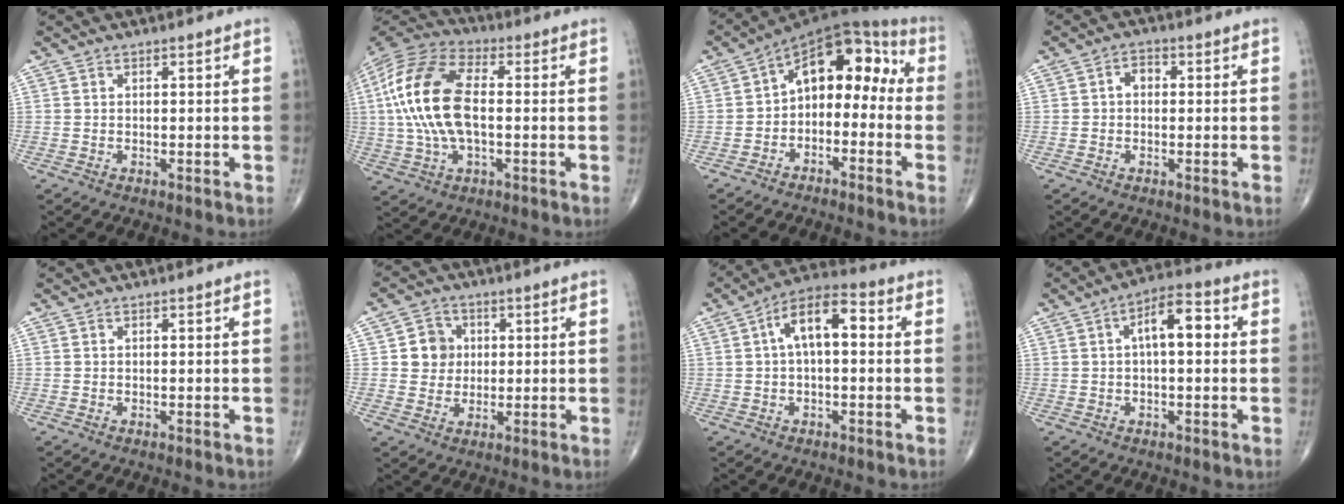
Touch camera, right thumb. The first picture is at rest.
{"total": 17.9, "force": [0.6, 9.0, 15.4], "torque": [-0.324, 0.021, 0.005]}
{"total": 12.7, "force": [-1.5, 8.1, 9.6], "torque": [-0.105, 0.064, -0.039]}
{"total": 2.6, "force": [0.0, 1.9, 1.8], "torque": [-0.016, 0.014, -0.006]}
{"total": 0.0}
{"total": 6.0, "force": [1.1, 5.5, 2.1], "torque": [-0.001, 0.002, 0.015]}
{"total": 10.2, "force": [1.5, 4.9, 8.9], "torque": [-0.146, 0.035, 0.013]}
{"total": 8.7, "force": [1.4, 3.7, 7.7], "torque": [-0.112, 0.025, 0.012]}